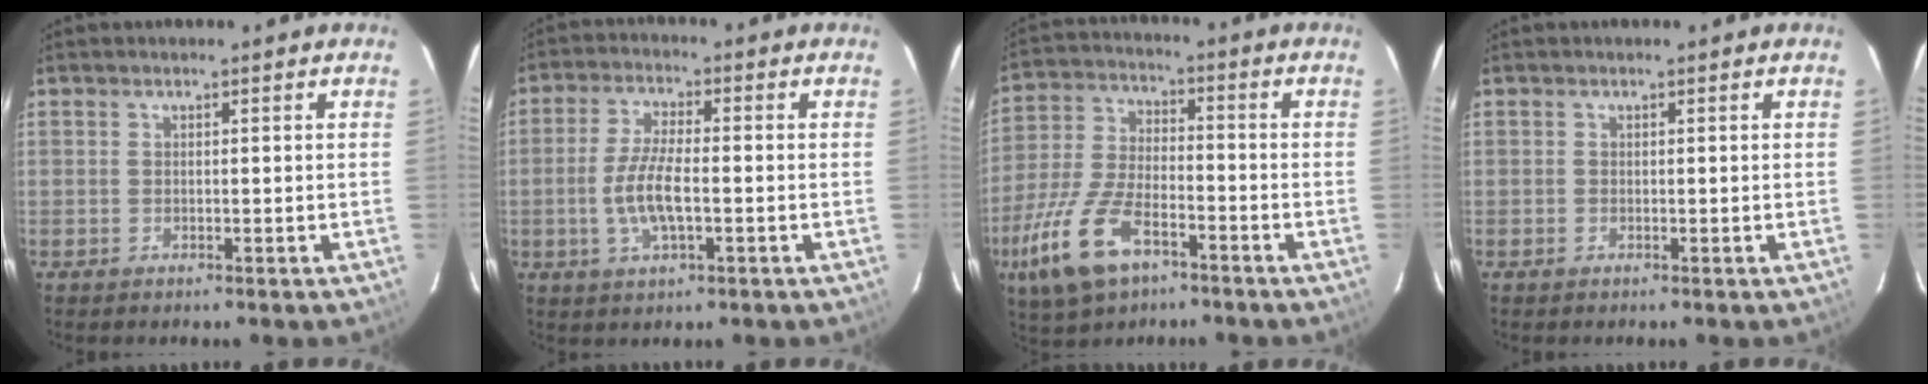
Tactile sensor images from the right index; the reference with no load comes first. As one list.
[{"total": 7.9, "force": [-1.7, 2.7, 7.3], "torque": [-0.149, 0.001, -0.033]}, {"total": 15.7, "force": [-8.5, 7.3, 11.0], "torque": [-0.251, -0.021, -0.161]}, {"total": 0.0}]